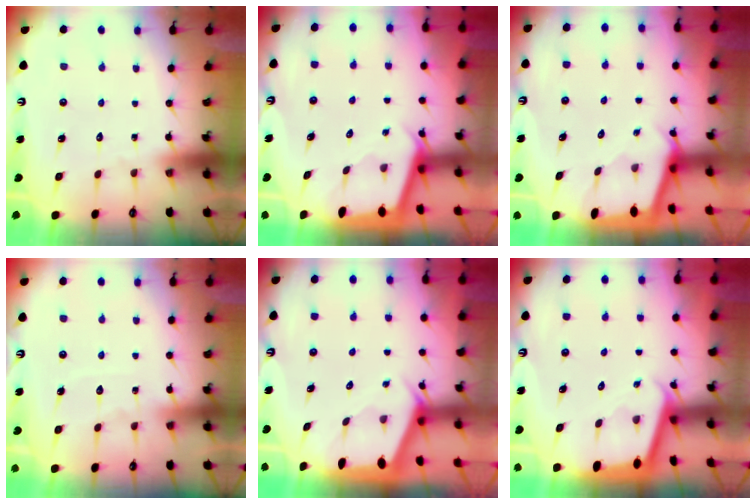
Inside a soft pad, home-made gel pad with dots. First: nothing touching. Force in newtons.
{"total": 2.0, "press": 2.0, "slide": 0.2}
{"total": 1.5, "press": 1.5, "slide": 0.2}
{"total": 6.3, "press": 6.3, "slide": 0.5}
{"total": 1.9, "press": 1.9, "slide": 0.3}
{"total": 1.9, "press": 1.9, "slide": 0.2}